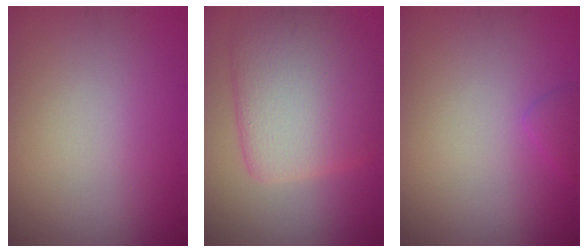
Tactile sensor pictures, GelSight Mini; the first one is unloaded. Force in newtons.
{"total": 8.6, "press": 8.6, "slide": 0.3}
{"total": 1.0, "press": 1.0, "slide": 0.2}